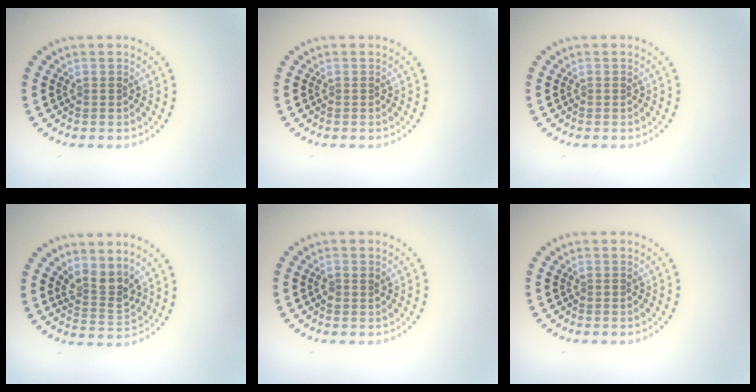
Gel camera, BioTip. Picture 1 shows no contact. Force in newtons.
{"total": 0.0}
{"total": 0.0}
{"total": 2.7, "press": 2.1, "slide": 1.7}
{"total": 0.9, "press": 0.9, "slide": 0.3}
{"total": 0.0}